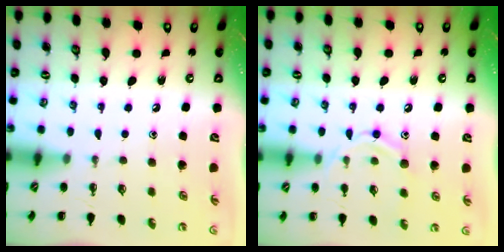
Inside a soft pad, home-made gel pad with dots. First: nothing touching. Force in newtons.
{"total": 10.1, "press": 10.0, "slide": 1.1}